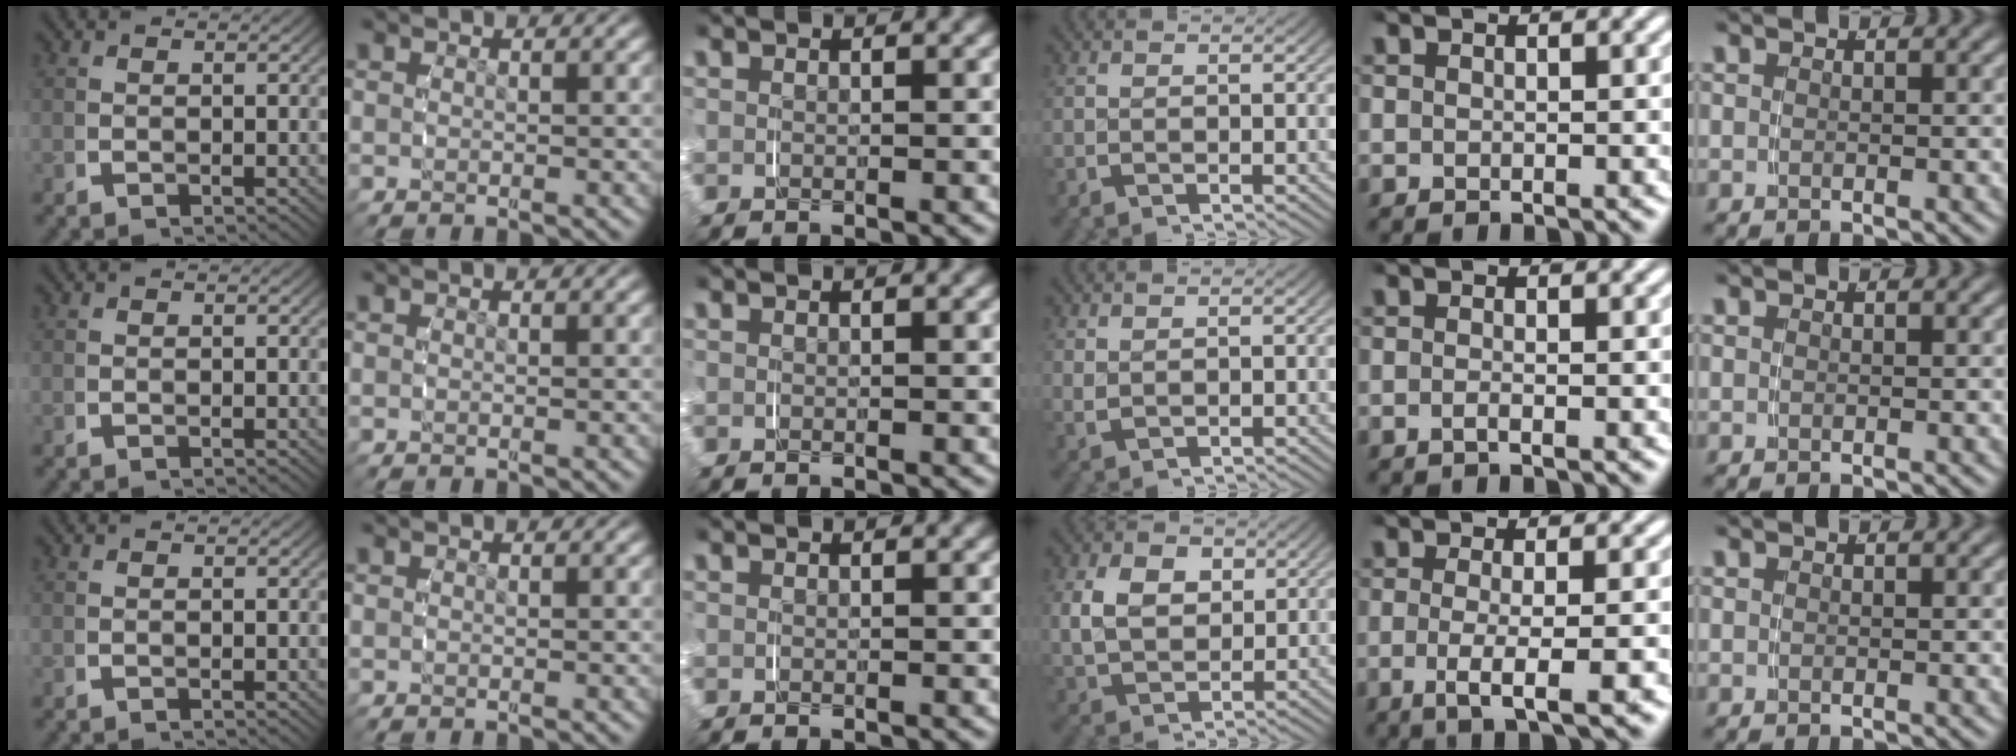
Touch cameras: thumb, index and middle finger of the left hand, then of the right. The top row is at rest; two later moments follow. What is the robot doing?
{"motion": "grasp_and_lifting", "object": "pen bag"}